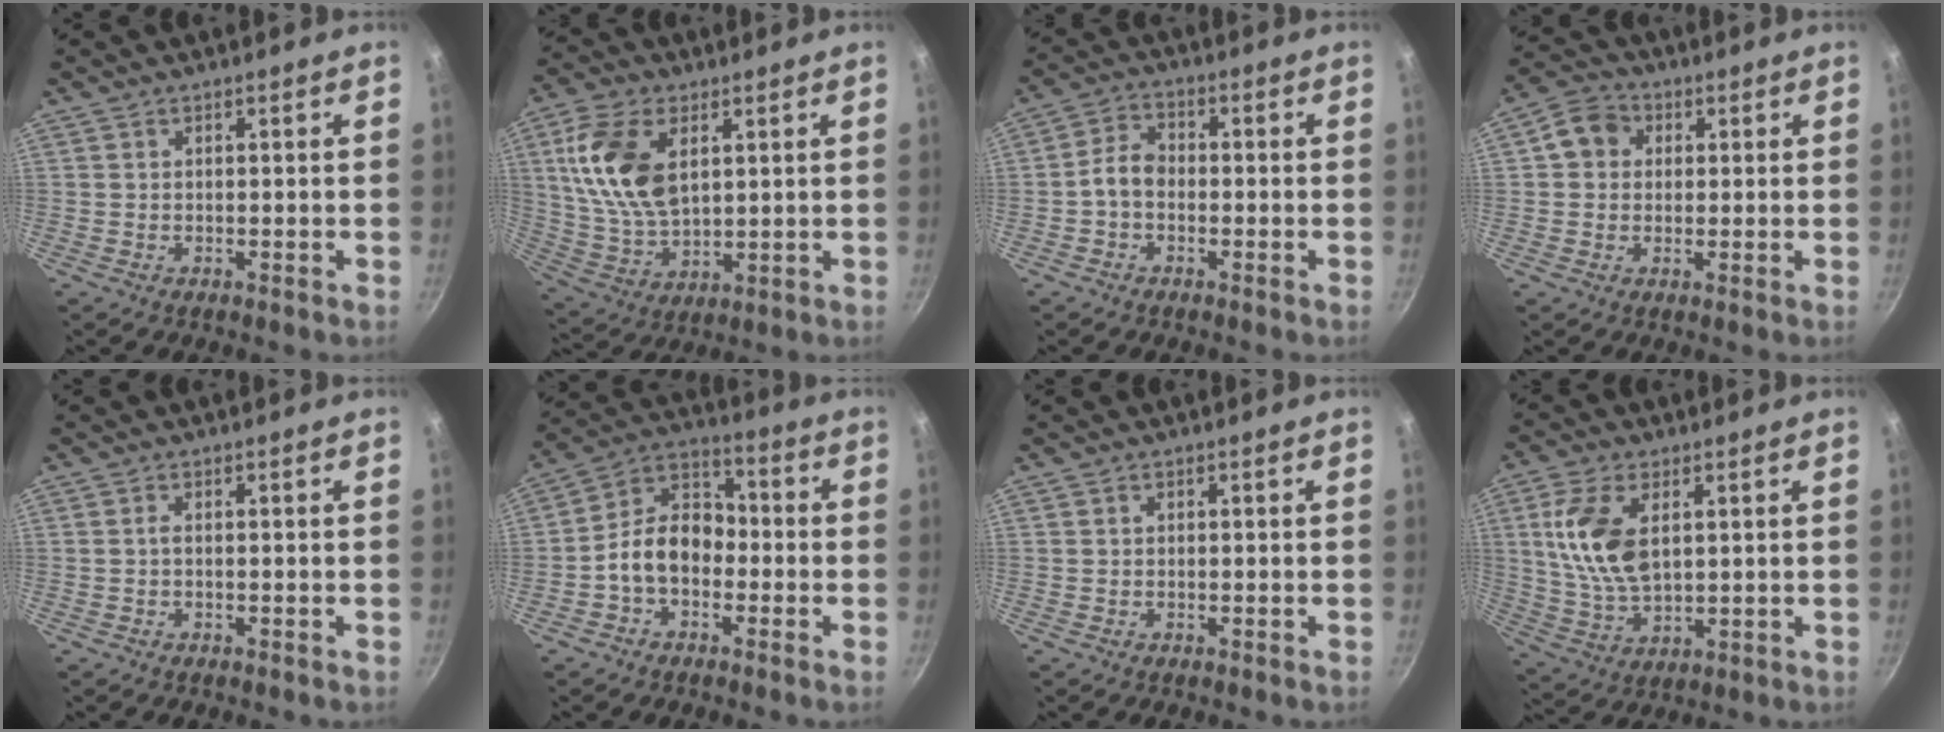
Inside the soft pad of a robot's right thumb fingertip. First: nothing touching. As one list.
[{"total": 15.7, "force": [4.4, 9.1, 11.9], "torque": [-0.216, -0.012, 0.094]}, {"total": 4.8, "force": [-1.2, 3.4, 3.2], "torque": [-0.051, 0.025, -0.034]}, {"total": 6.5, "force": [1.3, 5.7, 3.0], "torque": [-0.022, 0.012, 0.010]}, {"total": 0.9, "force": [-0.1, 0.4, 0.8], "torque": [-0.016, 0.004, -0.003]}, {"total": 10.8, "force": [-2.6, 7.7, 7.1], "torque": [-0.084, 0.046, -0.066]}, {"total": 0.6, "force": [0.1, 0.5, 0.3], "torque": [-0.004, 0.004, 0.001]}, {"total": 12.7, "force": [3.1, 7.1, 10.1], "torque": [-0.192, -0.015, 0.066]}]